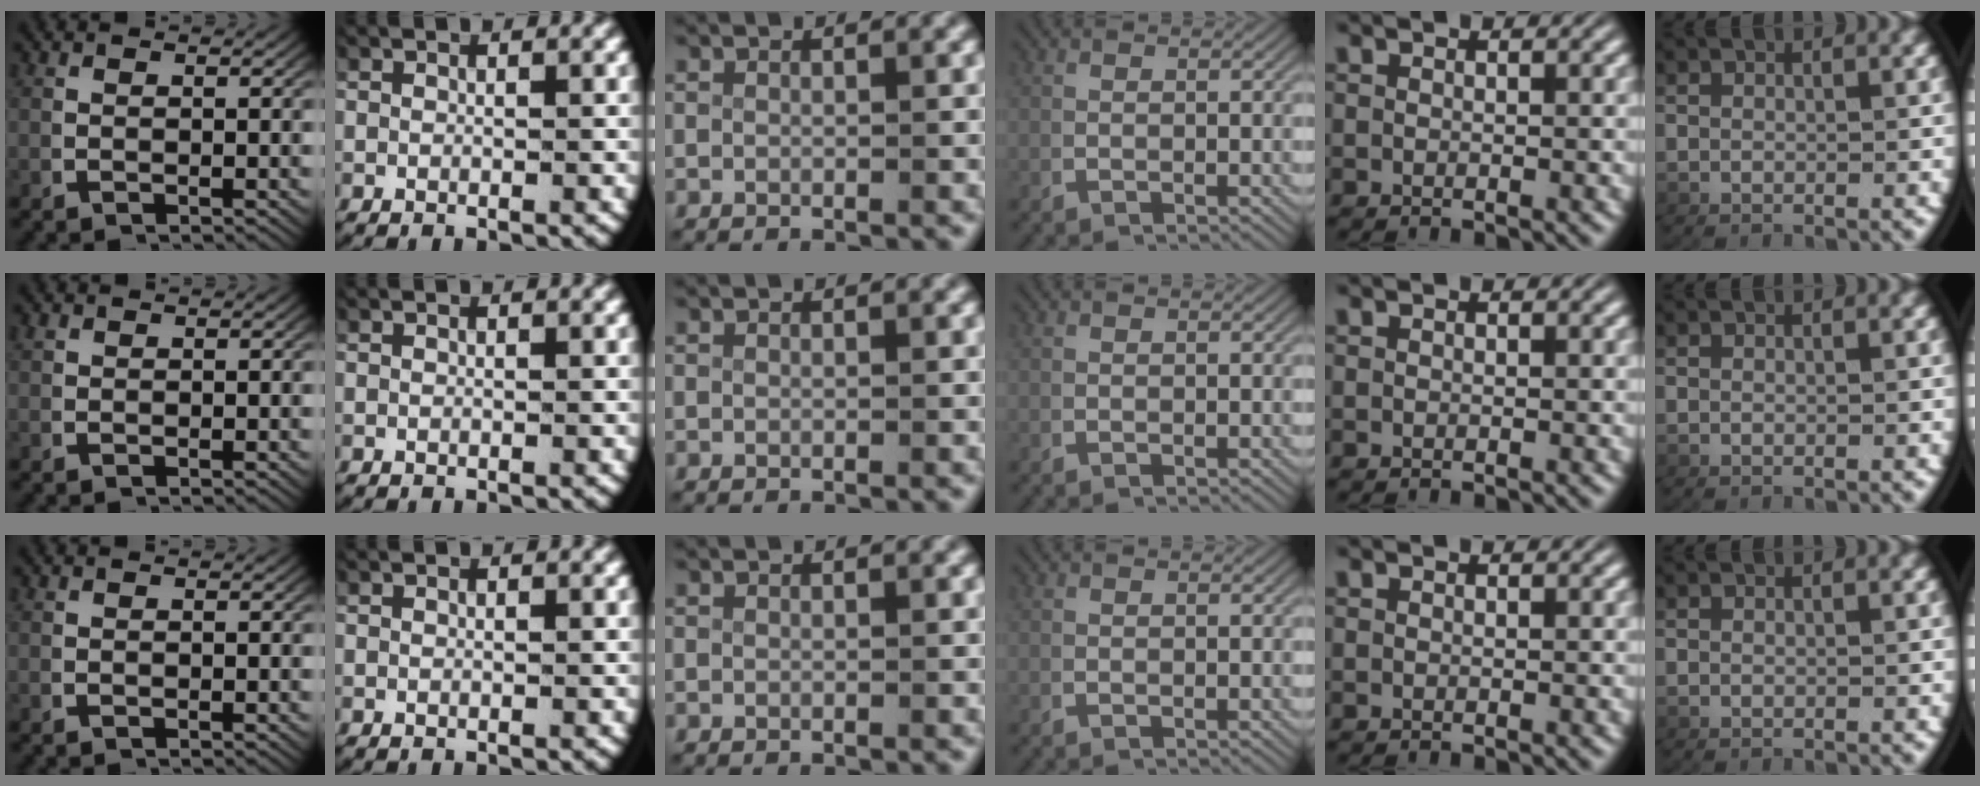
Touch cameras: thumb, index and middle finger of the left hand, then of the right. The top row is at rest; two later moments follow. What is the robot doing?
{"motion": "lift_and_place", "object": "paper towel"}